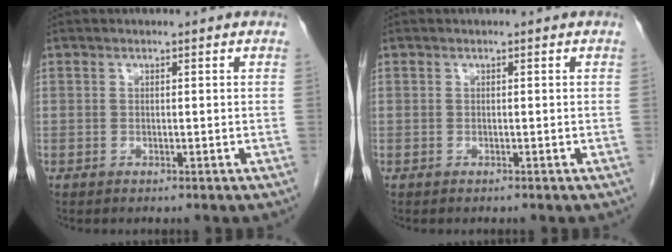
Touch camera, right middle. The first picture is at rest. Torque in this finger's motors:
{"motor_torque": [0.12, -0.06, 0.01, 0.01]}